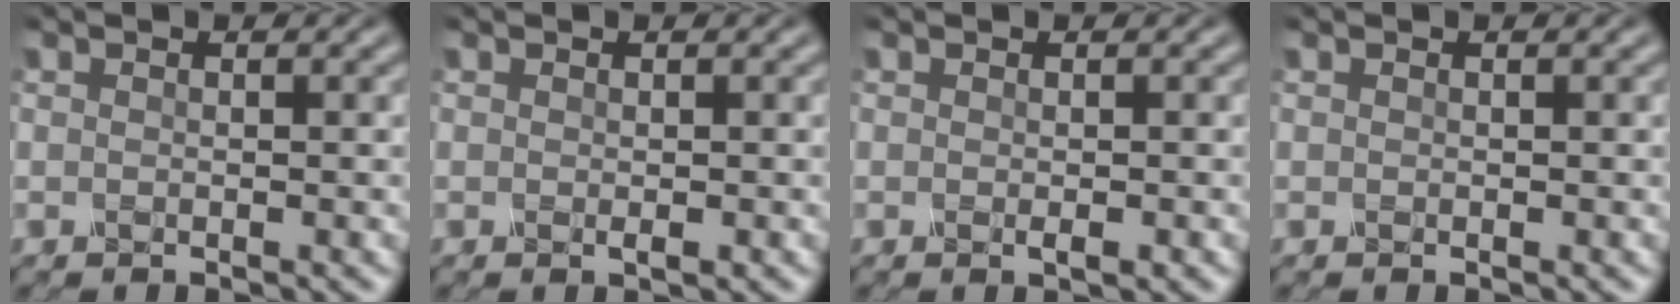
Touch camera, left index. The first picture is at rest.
{"total": 0.5, "force": [-0.2, 0.3, 0.4], "torque": [-0.008, 0.000, 0.001]}
{"total": 0.9, "force": [-0.4, 0.3, 0.7], "torque": [-0.011, -0.002, -0.002]}
{"total": 0.0}